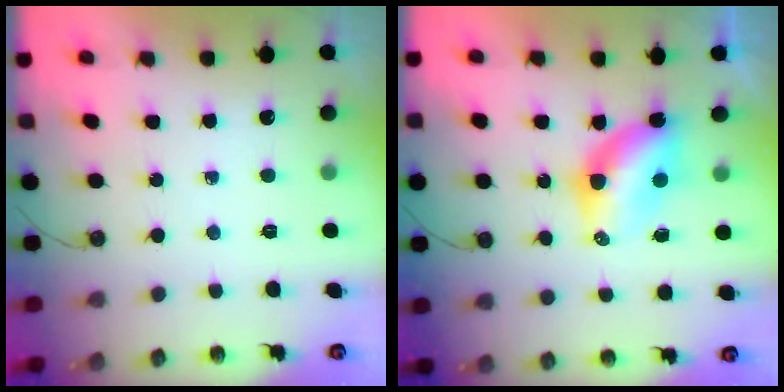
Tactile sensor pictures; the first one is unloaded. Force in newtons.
{"total": 6.7, "press": 6.7, "slide": 0.6}